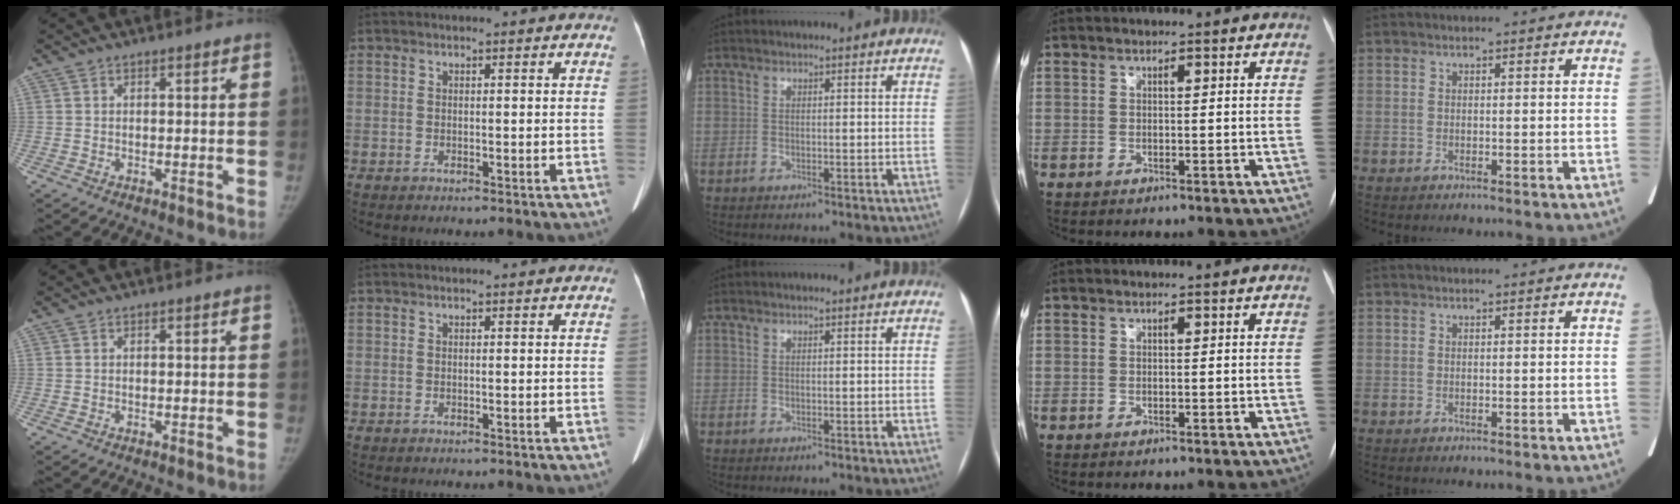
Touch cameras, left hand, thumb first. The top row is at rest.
{}